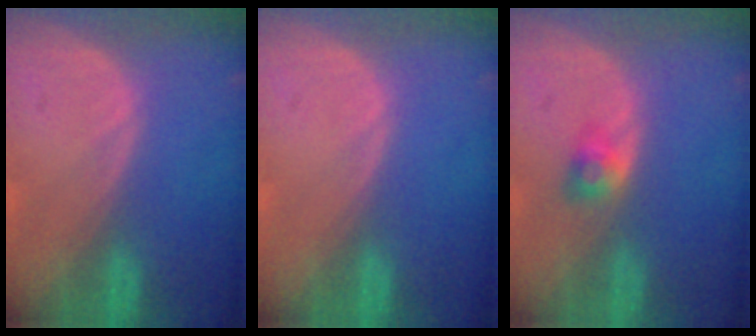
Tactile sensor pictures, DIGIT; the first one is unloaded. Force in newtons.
{"total": 0.0}
{"total": 2.6, "press": 2.3, "slide": 1.2}